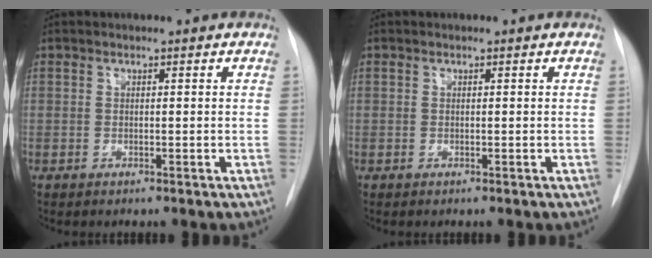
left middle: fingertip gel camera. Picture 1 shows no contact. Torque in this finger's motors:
{"motor_torque": [-0.03, -0.17, 0.00, 0.00]}